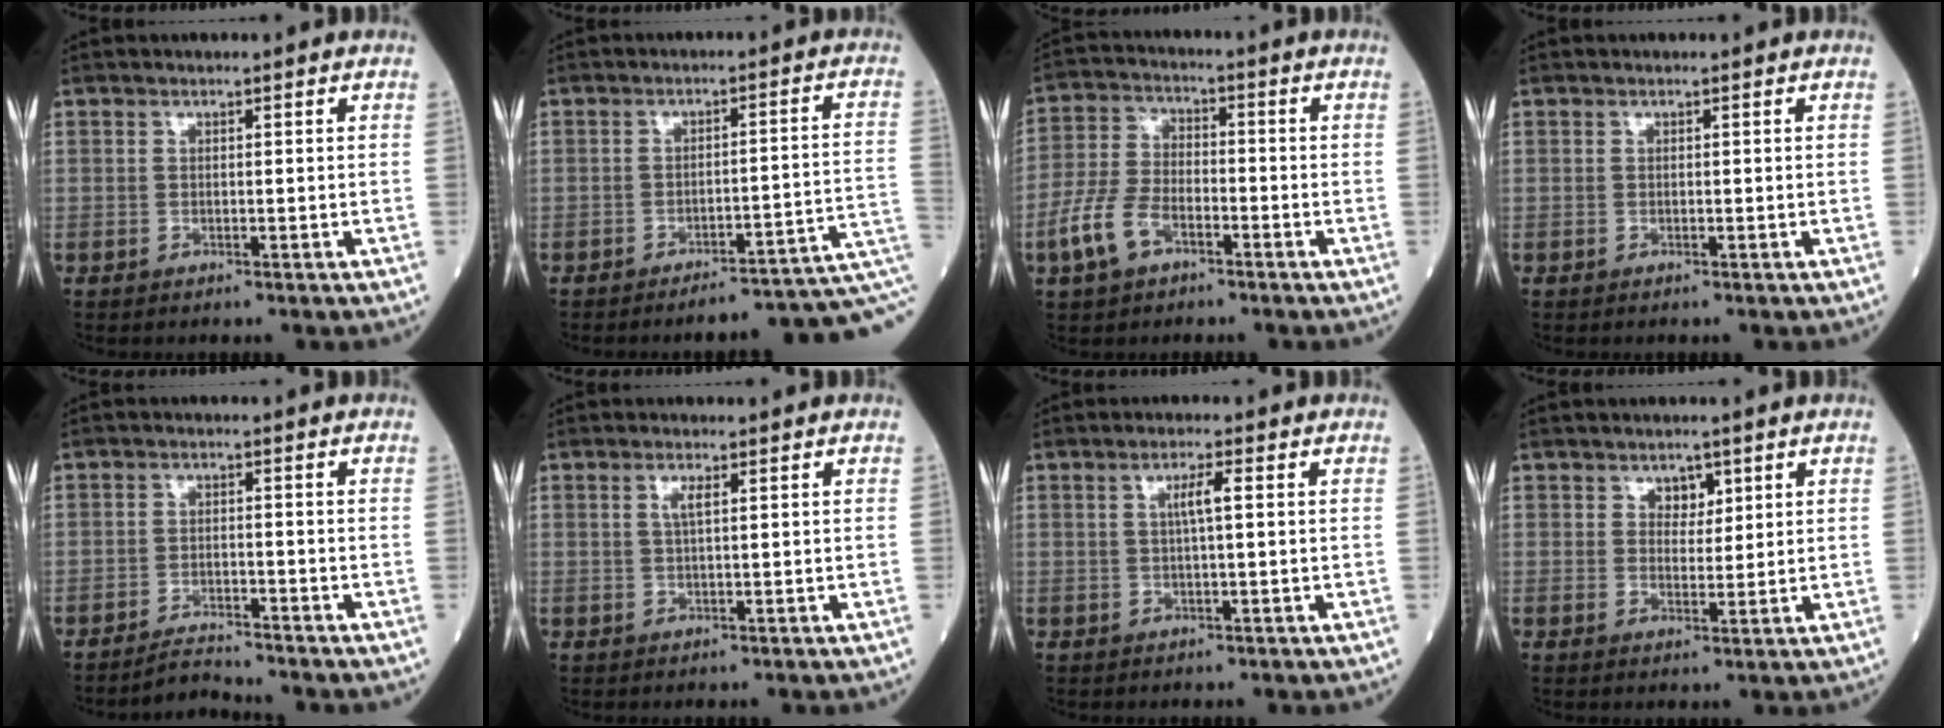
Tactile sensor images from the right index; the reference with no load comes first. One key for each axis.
{"total": 9.7, "fx": -6.3, "fy": 0.2, "fz": 7.4, "tx": -0.080, "ty": 0.027, "tz": -0.082}
{"total": 8.0, "fx": -4.0, "fy": 4.4, "fz": 5.4, "tx": -0.128, "ty": 0.008, "tz": -0.081}
{"total": 0.0}
{"total": 3.1, "fx": -3.1, "fy": -0.5, "fz": -0.1, "tx": -0.005, "ty": -0.019, "tz": -0.050}
{"total": 1.8, "fx": 0.6, "fy": 0.2, "fz": 1.6, "tx": -0.035, "ty": 0.001, "tz": 0.010}
{"total": 2.8, "fx": 0.5, "fy": 0.1, "fz": 2.7, "tx": -0.050, "ty": 0.002, "tz": 0.009}
{"total": 2.7, "fx": 1.5, "fy": 1.8, "fz": 1.4, "tx": -0.014, "ty": 0.001, "tz": 0.023}